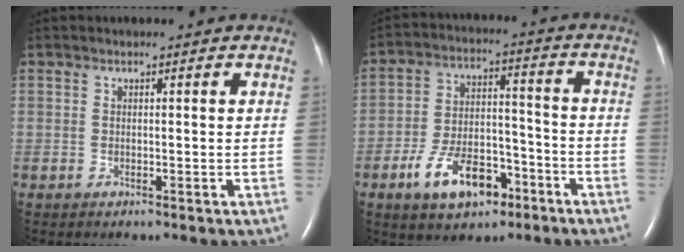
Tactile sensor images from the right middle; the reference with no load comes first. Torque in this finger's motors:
{"motor_torque": [1.28, -0.86, 0.27, 0.14]}